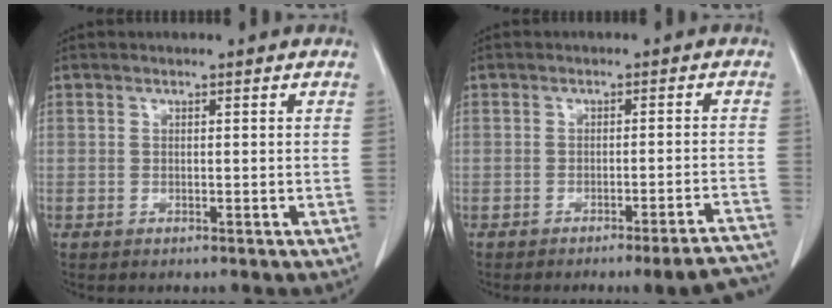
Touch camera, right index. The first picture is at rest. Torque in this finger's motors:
{"motor_torque": [0.06, -0.10, 0.06, 0.01]}